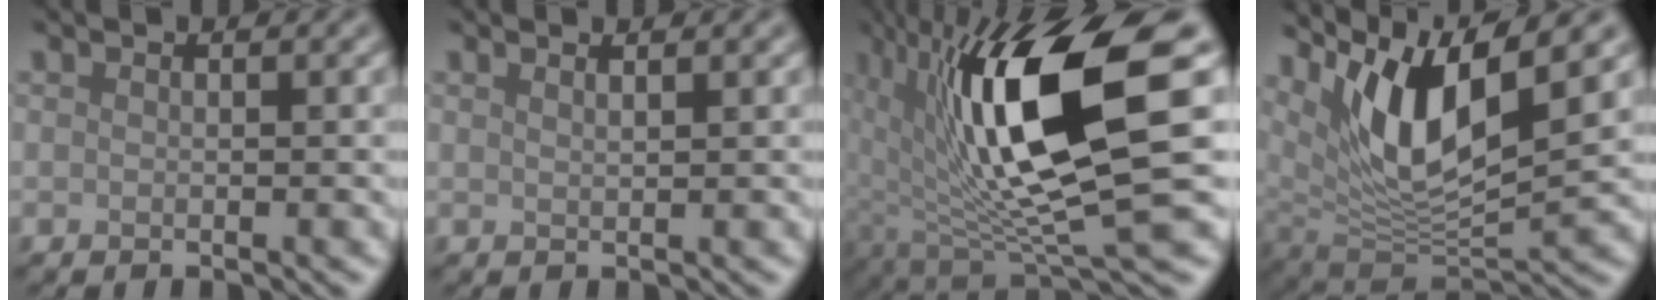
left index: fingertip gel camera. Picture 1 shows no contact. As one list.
[{"total": 1.4, "force": [1.0, 0.5, 0.8], "torque": [0.000, 0.000, 0.003]}, {"total": 14.2, "force": [2.9, 4.4, 13.2], "torque": [-0.236, -0.015, 0.058]}, {"total": 8.8, "force": [4.5, 2.6, 7.2], "torque": [-0.132, -0.014, 0.087]}]